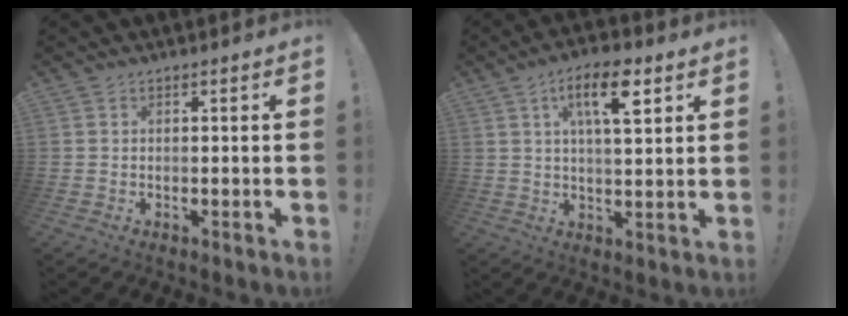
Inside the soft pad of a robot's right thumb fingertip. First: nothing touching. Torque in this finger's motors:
{"motor_torque": [0.15, 0.15, 0.41, 0.41, 0.29]}